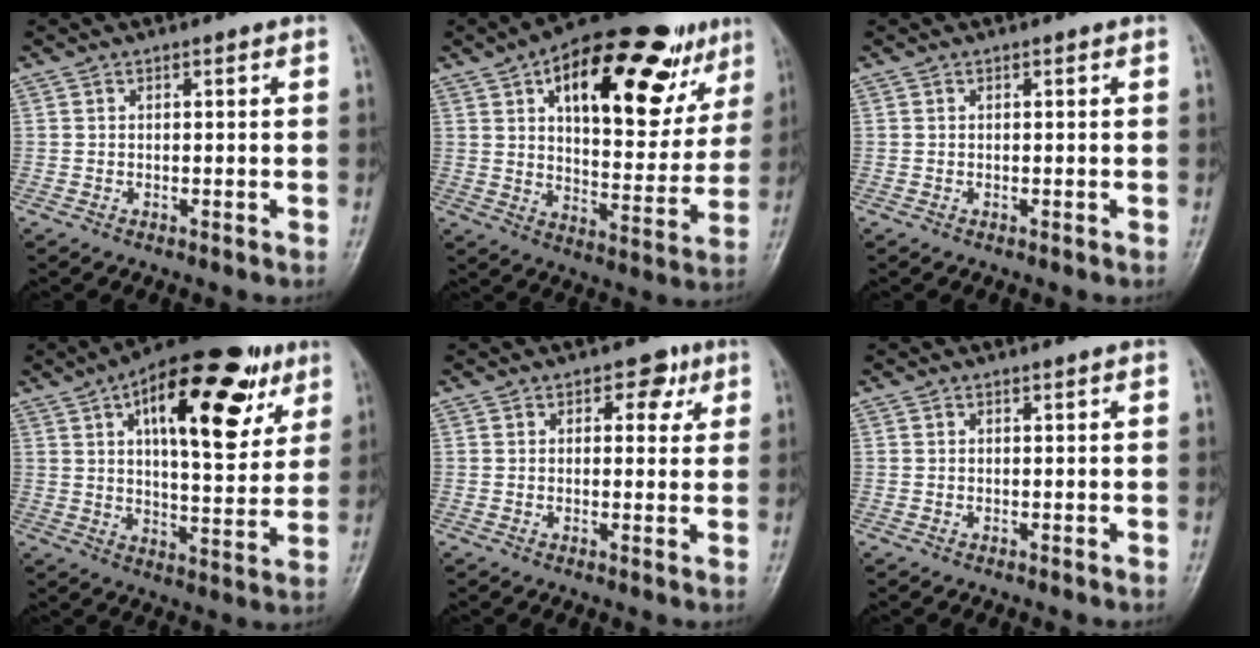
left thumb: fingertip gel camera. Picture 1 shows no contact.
{"total": 26.3, "force": [13.0, 11.9, 19.5], "torque": [-0.237, -0.013, 0.192]}
{"total": 0.0}
{"total": 23.5, "force": [10.0, 10.1, 18.7], "torque": [-0.239, -0.010, 0.146]}
{"total": 4.5, "force": [1.9, 3.1, 2.7], "torque": [0.001, -0.001, 0.017]}
{"total": 0.0}